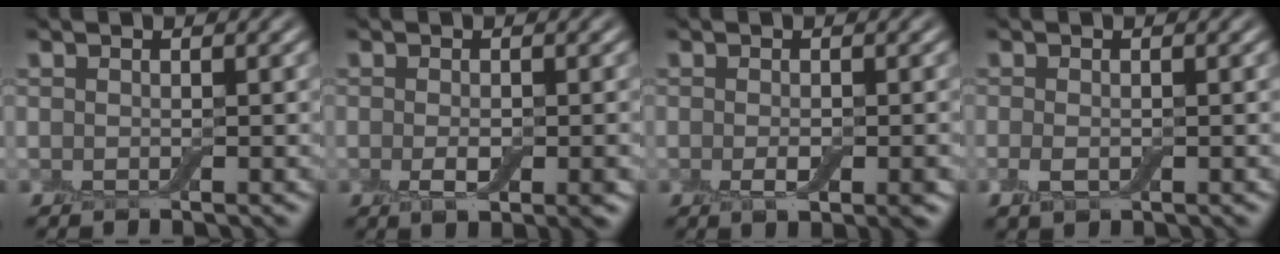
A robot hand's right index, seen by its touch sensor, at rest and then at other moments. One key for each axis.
{"total": 2.7, "fx": -0.8, "fy": 1.2, "fz": 2.3, "tx": -0.038, "ty": -0.007, "tz": -0.010}
{"total": 2.4, "fx": -0.7, "fy": 0.9, "fz": 2.0, "tx": -0.031, "ty": -0.007, "tz": -0.009}
{"total": 1.6, "fx": -0.4, "fy": 0.9, "fz": 1.2, "tx": -0.029, "ty": -0.005, "tz": -0.008}